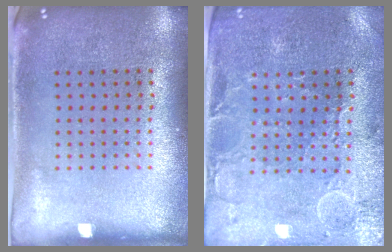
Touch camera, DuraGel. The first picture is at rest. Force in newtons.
{"total": 0.7, "press": 0.5, "slide": 0.4}